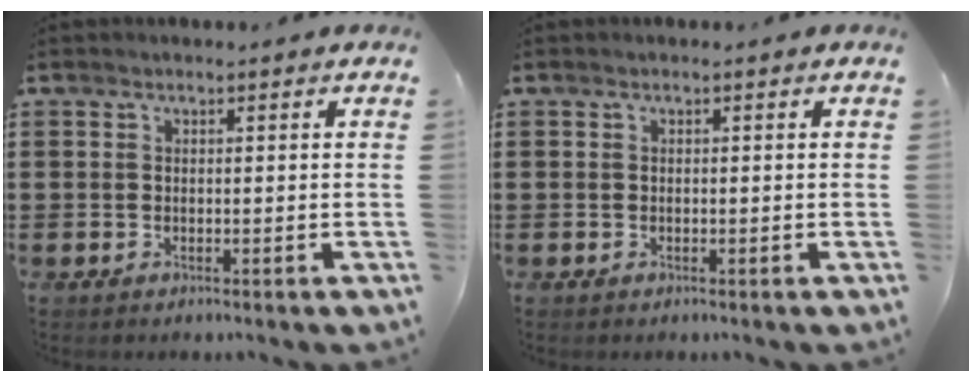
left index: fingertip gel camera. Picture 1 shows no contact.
{"total": 0.0}